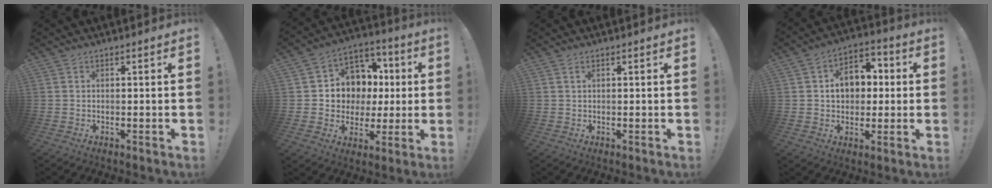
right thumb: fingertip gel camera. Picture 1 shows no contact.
{"total": 10.2, "force": [0.8, 9.8, 2.9], "torque": [-0.043, -0.008, 0.040]}
{"total": 0.8, "force": [0.4, 0.3, 0.7], "torque": [-0.012, 0.001, 0.006]}
{"total": 11.1, "force": [1.2, 8.9, 6.6], "torque": [-0.091, 0.005, 0.027]}